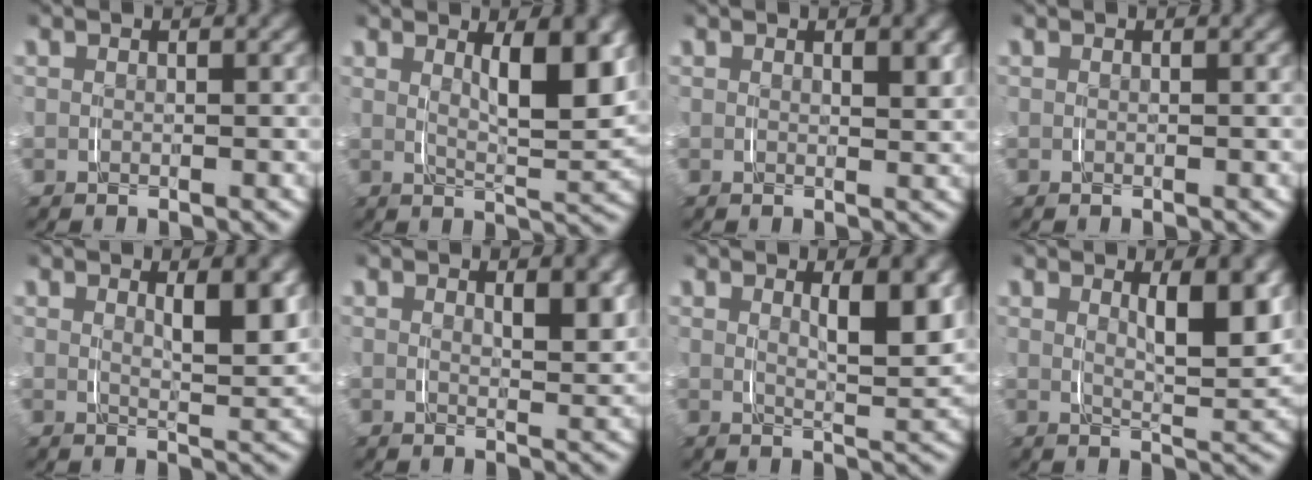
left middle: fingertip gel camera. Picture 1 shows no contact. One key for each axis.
{"total": 5.9, "fx": 2.1, "fy": 1.6, "fz": 5.3, "tx": -0.079, "ty": -0.015, "tz": 0.040}
{"total": 1.2, "fx": 0.6, "fy": 0.2, "fz": 1.0, "tx": -0.012, "ty": -0.003, "tz": 0.011}
{"total": 0.0}
{"total": 3.6, "fx": 1.7, "fy": 0.7, "fz": 3.1, "tx": -0.045, "ty": -0.013, "tz": 0.031}
{"total": 2.2, "fx": 1.3, "fy": 0.4, "fz": 1.8, "tx": -0.024, "ty": -0.010, "tz": 0.024}
{"total": 4.2, "fx": 1.8, "fy": 0.9, "fz": 3.7, "tx": -0.053, "ty": -0.014, "tz": 0.033}
{"total": 4.7, "fx": 1.9, "fy": 1.1, "fz": 4.1, "tx": -0.060, "ty": -0.015, "tz": 0.036}